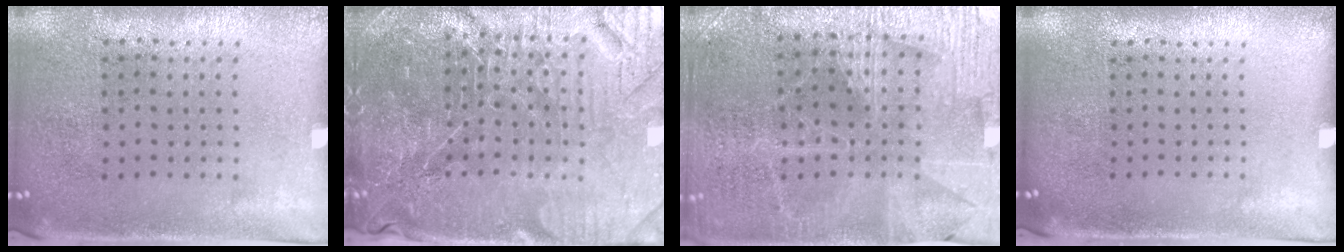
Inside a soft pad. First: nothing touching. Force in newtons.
{"total": 5.6, "press": 5.3, "slide": 2.0}
{"total": 3.2, "press": 3.2, "slide": 0.5}
{"total": 0.0}